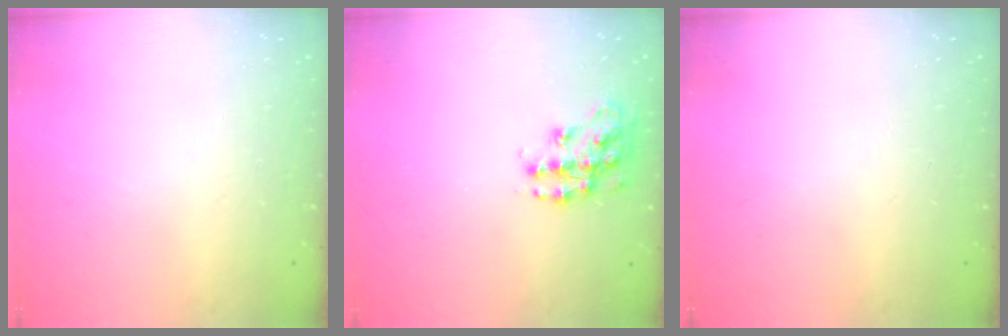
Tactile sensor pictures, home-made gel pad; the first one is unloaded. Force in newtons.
{"total": 12.2, "press": 12.1, "slide": 0.6}
{"total": 0.0}